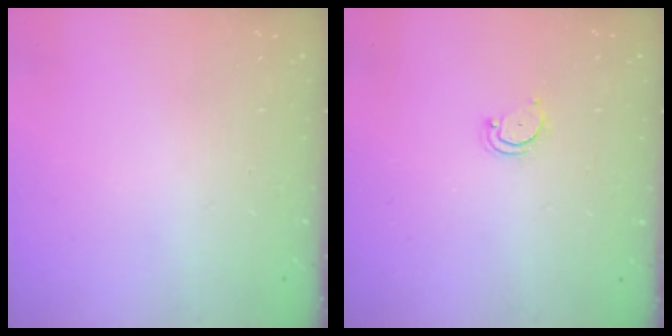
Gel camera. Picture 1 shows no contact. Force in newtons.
{"total": 2.8, "press": 2.8, "slide": 0.3}